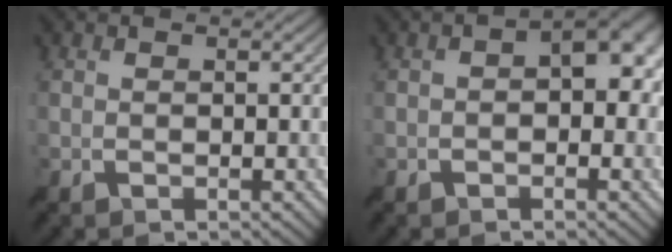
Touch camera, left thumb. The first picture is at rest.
{"total": 5.2, "force": [-0.2, 2.7, 4.5], "torque": [-0.054, 0.007, -0.007]}